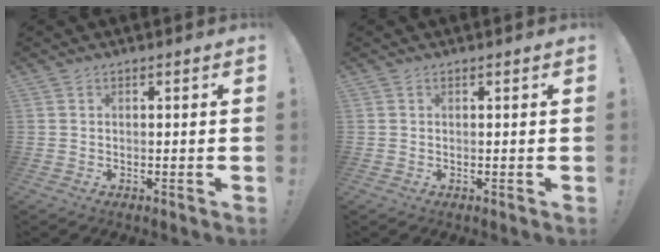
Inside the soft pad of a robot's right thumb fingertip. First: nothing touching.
{"total": 0.6, "force": [0.1, -0.4, 0.5], "torque": [0.000, -0.005, 0.000]}